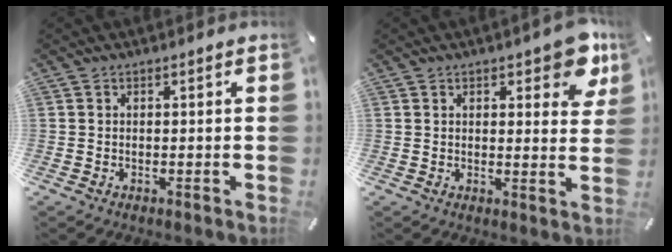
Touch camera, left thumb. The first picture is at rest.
{"total": 8.3, "force": [4.9, 3.5, 5.7], "torque": [-0.063, -0.026, 0.080]}